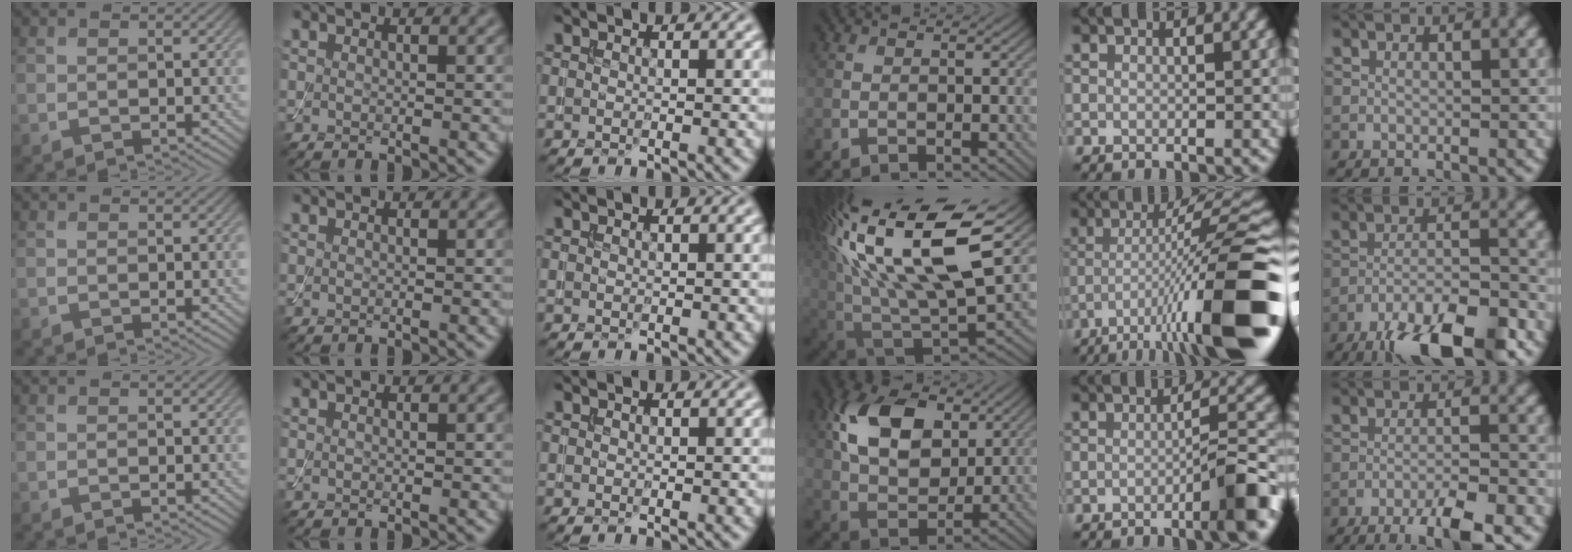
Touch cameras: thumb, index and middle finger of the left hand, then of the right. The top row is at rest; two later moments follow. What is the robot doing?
{"motion": "assemble", "object": "toy tower of hanoi"}